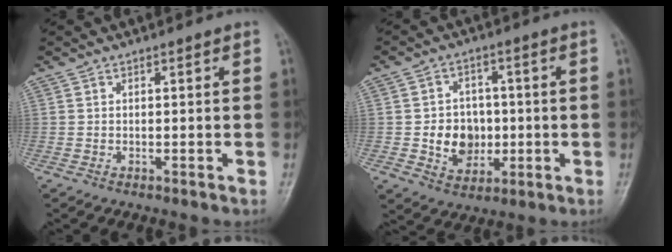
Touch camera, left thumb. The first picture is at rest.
{"total": 8.9, "force": [-0.8, 7.4, 4.8], "torque": [-0.038, 0.007, -0.009]}